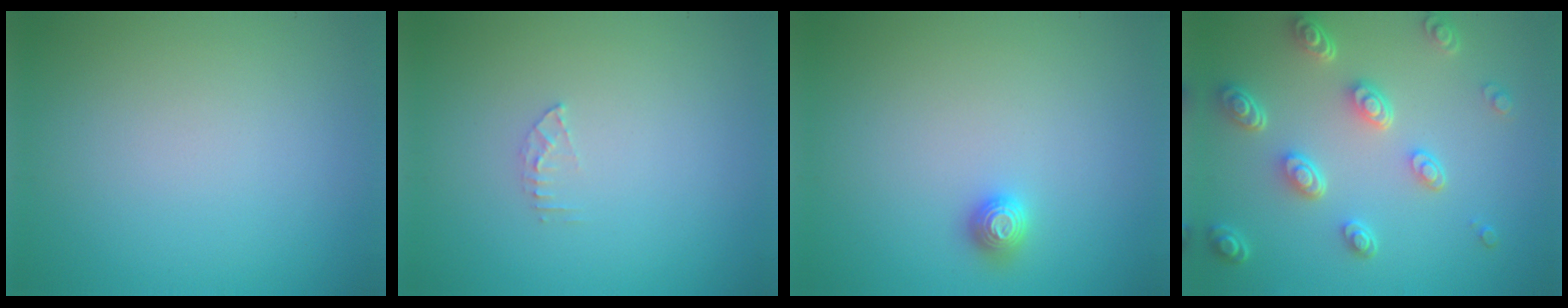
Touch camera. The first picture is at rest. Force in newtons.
{"total": 0.9, "press": 0.9, "slide": 0.1}
{"total": 1.2, "press": 1.1, "slide": 0.2}
{"total": 5.2, "press": 3.9, "slide": 3.5}